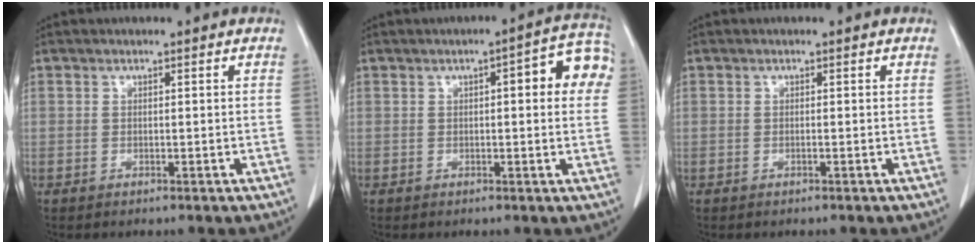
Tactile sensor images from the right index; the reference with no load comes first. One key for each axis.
{"total": 8.1, "fx": 1.6, "fy": 2.0, "fz": 7.7, "tx": -0.090, "ty": 0.026, "tz": 0.012}
{"total": 0.0}